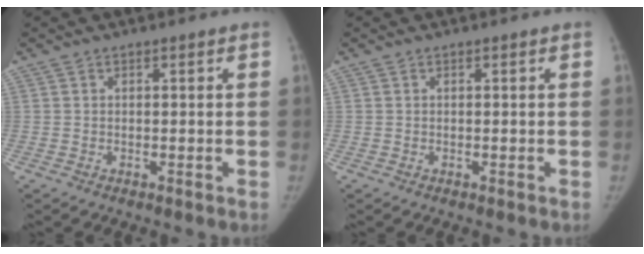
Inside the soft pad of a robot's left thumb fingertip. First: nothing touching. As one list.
[{"total": 0.0}]